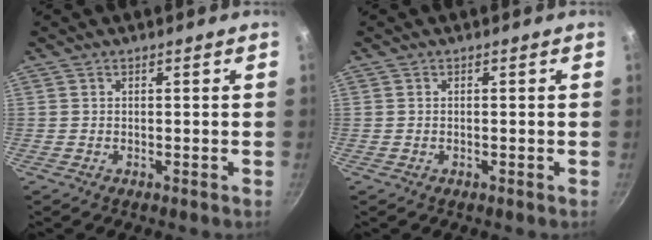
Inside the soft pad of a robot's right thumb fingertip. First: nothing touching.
{"total": 0.0}